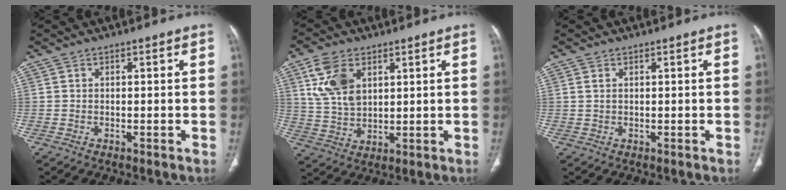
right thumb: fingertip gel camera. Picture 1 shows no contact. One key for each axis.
{"total": 10.0, "fx": 4.2, "fy": 6.1, "fz": 6.6, "tx": -0.119, "ty": -0.010, "tz": 0.091}
{"total": 1.0, "fx": 0.5, "fy": 0.6, "fz": 0.7, "tx": -0.016, "ty": 0.001, "tz": 0.015}